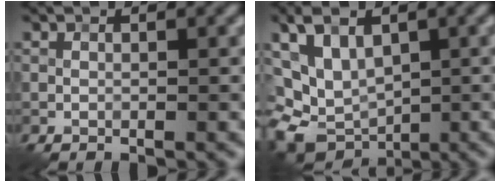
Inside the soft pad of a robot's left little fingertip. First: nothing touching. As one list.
[{"total": 7.5, "force": [0.6, 5.8, 4.7], "torque": [-0.081, -0.006, 0.032]}]